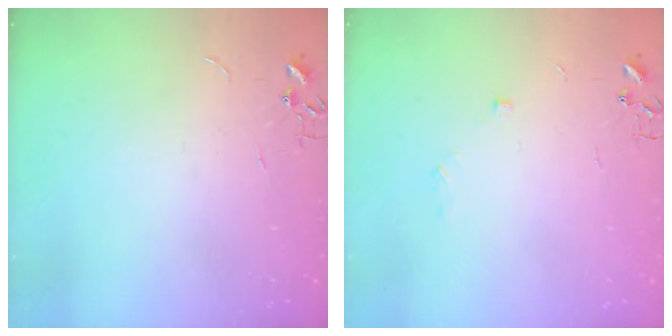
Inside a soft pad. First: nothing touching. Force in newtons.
{"total": 5.6, "press": 5.6, "slide": 0.7}